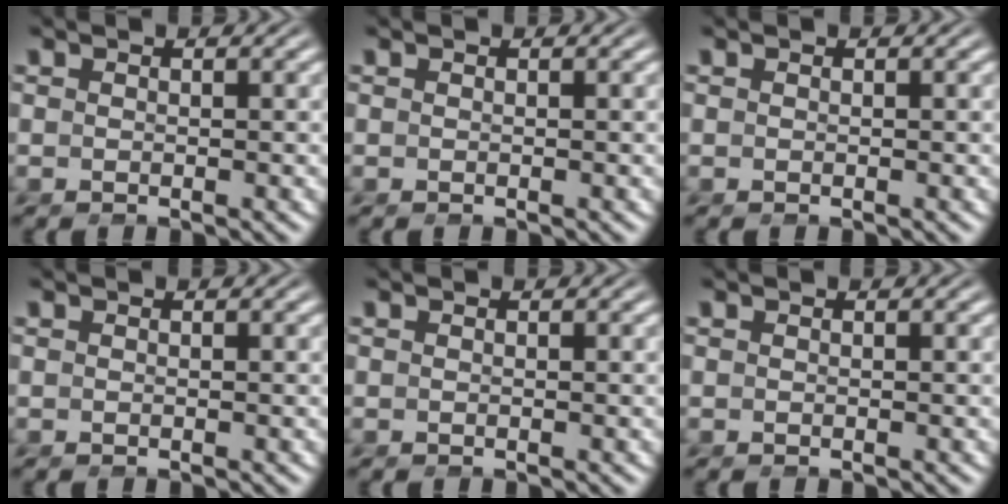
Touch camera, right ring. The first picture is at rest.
{"total": 0.0}
{"total": 0.0}
{"total": 0.0}
{"total": 0.0}
{"total": 0.0}